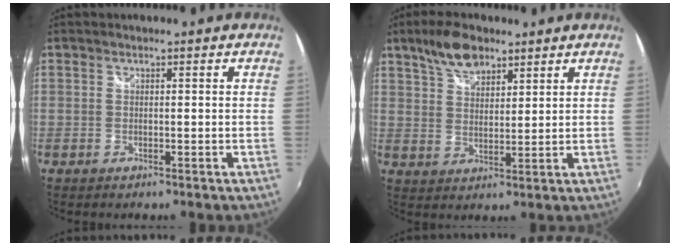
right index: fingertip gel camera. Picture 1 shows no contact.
{"total": 8.1, "force": [5.6, 3.6, 4.5], "torque": [-0.084, 0.019, 0.103]}